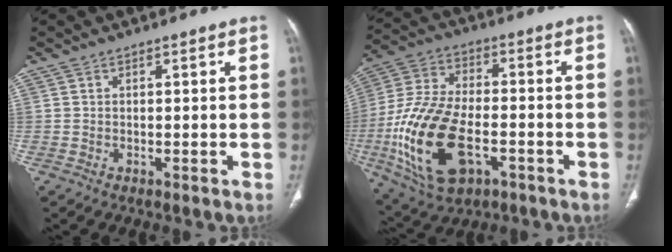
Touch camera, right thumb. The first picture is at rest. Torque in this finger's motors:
{"motor_torque": [0.83, 0.60, 1.90, -0.88, 0.69]}